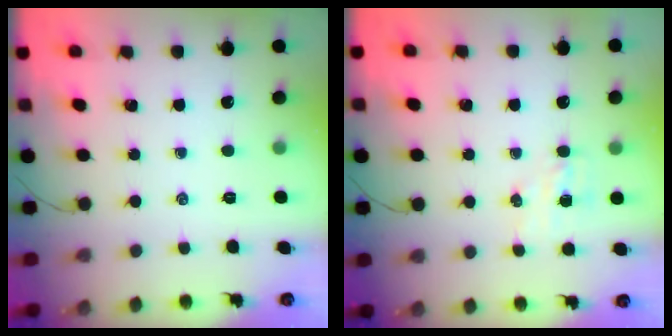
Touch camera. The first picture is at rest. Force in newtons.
{"total": 4.6, "press": 4.4, "slide": 1.2}